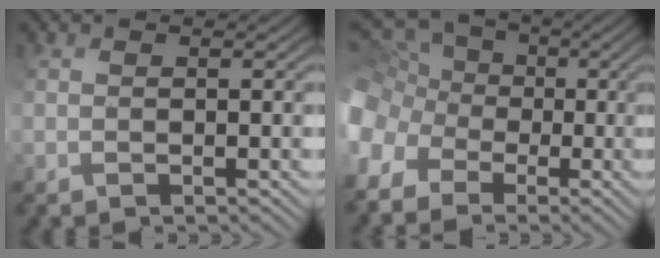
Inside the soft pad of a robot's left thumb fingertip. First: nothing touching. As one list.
[{"total": 13.2, "force": [-4.4, 11.6, 4.7], "torque": [-0.188, -0.013, -0.098]}]